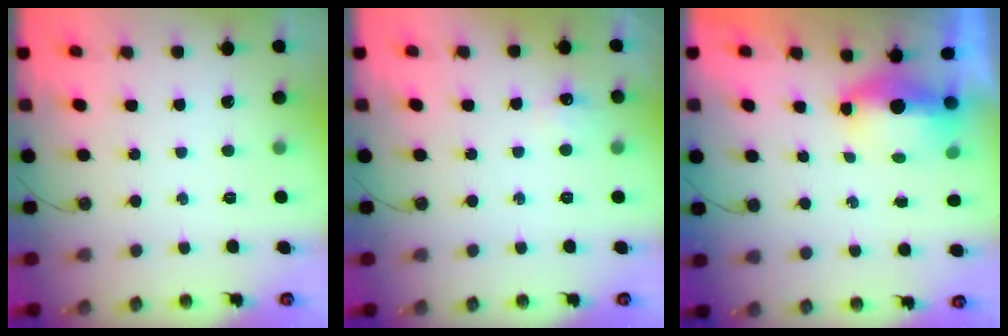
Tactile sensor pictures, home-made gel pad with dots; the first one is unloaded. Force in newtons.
{"total": 6.4, "press": 6.3, "slide": 0.8}
{"total": 15.1, "press": 8.0, "slide": 12.8}